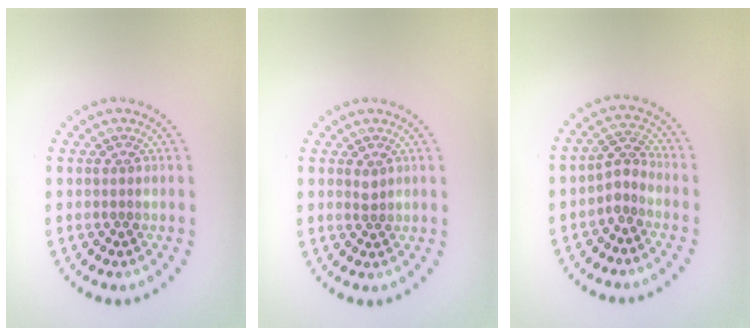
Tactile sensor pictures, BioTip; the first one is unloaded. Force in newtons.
{"total": 0.9, "press": 0.7, "slide": 0.5}
{"total": 1.9, "press": 1.4, "slide": 1.3}